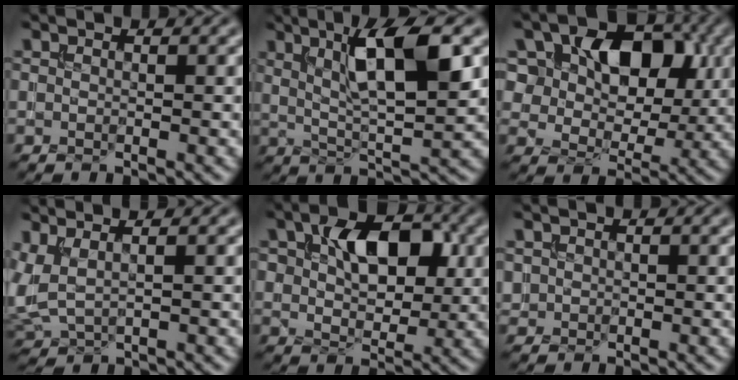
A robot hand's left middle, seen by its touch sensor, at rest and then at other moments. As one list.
[{"total": 8.0, "force": [2.7, 1.9, 7.3], "torque": [-0.120, 0.003, 0.047]}, {"total": 12.1, "force": [4.3, 8.1, 7.9], "torque": [-0.129, 0.028, 0.063]}, {"total": 4.1, "force": [1.6, 2.0, 3.2], "torque": [-0.081, 0.010, 0.039]}, {"total": 7.1, "force": [2.1, 4.2, 5.3], "torque": [-0.090, 0.001, 0.028]}, {"total": 0.7, "force": [0.2, 0.6, 0.0], "torque": [0.003, -0.003, 0.007]}]